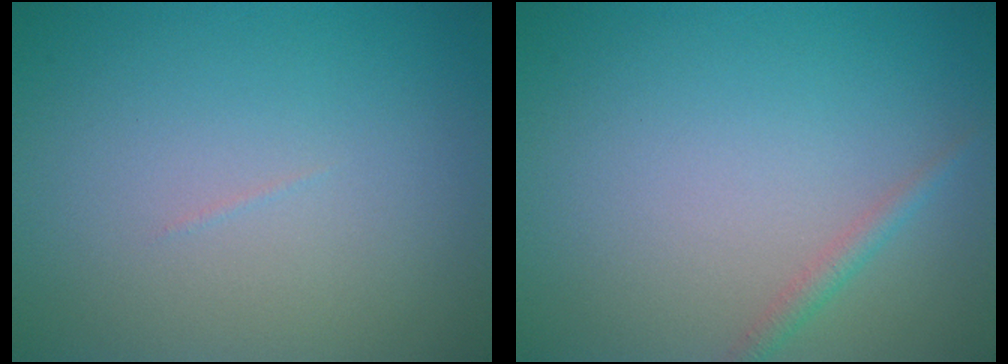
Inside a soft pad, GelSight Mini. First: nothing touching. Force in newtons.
{"total": 1.2, "press": 1.2, "slide": 0.0}